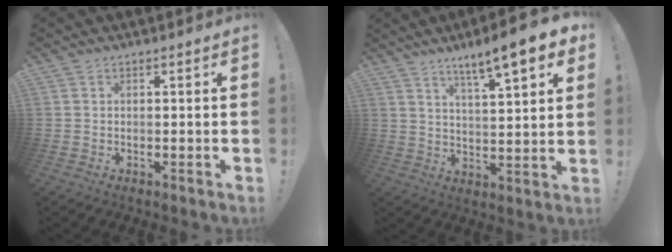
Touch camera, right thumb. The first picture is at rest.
{"total": 11.4, "force": [7.9, 1.2, 8.2], "torque": [-0.125, -0.051, 0.123]}